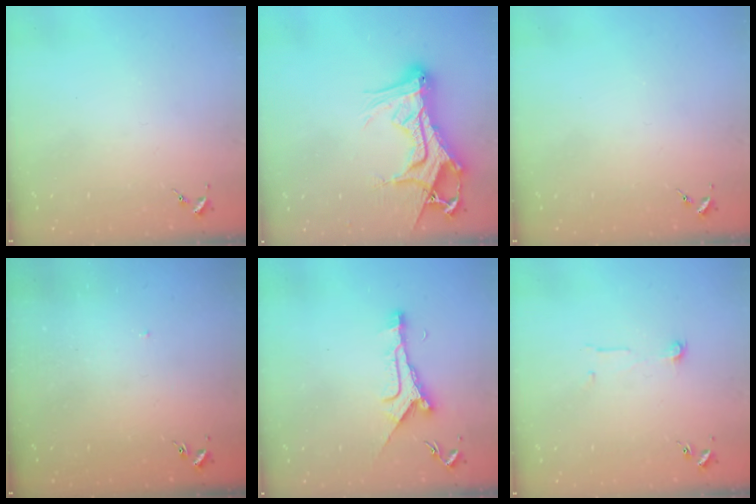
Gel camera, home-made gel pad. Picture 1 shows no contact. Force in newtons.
{"total": 19.9, "press": 19.8, "slide": 1.8}
{"total": 0.0}
{"total": 1.2, "press": 1.2, "slide": 0.1}
{"total": 9.3, "press": 9.3, "slide": 0.1}
{"total": 5.1, "press": 5.1, "slide": 0.5}